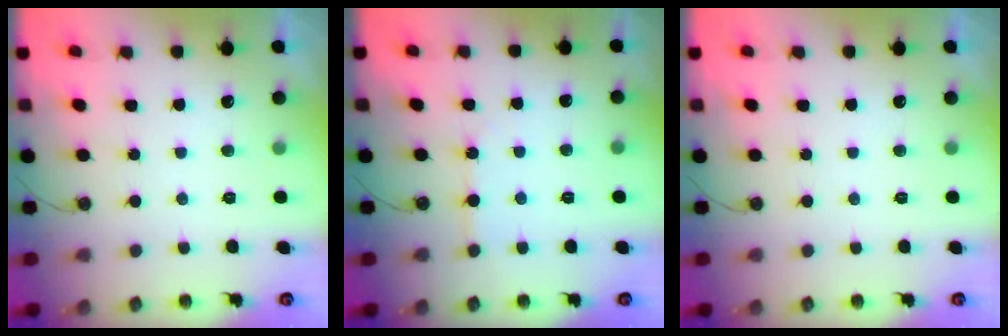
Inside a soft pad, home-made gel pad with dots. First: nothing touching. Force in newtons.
{"total": 4.0, "press": 3.9, "slide": 0.6}
{"total": 0.0}